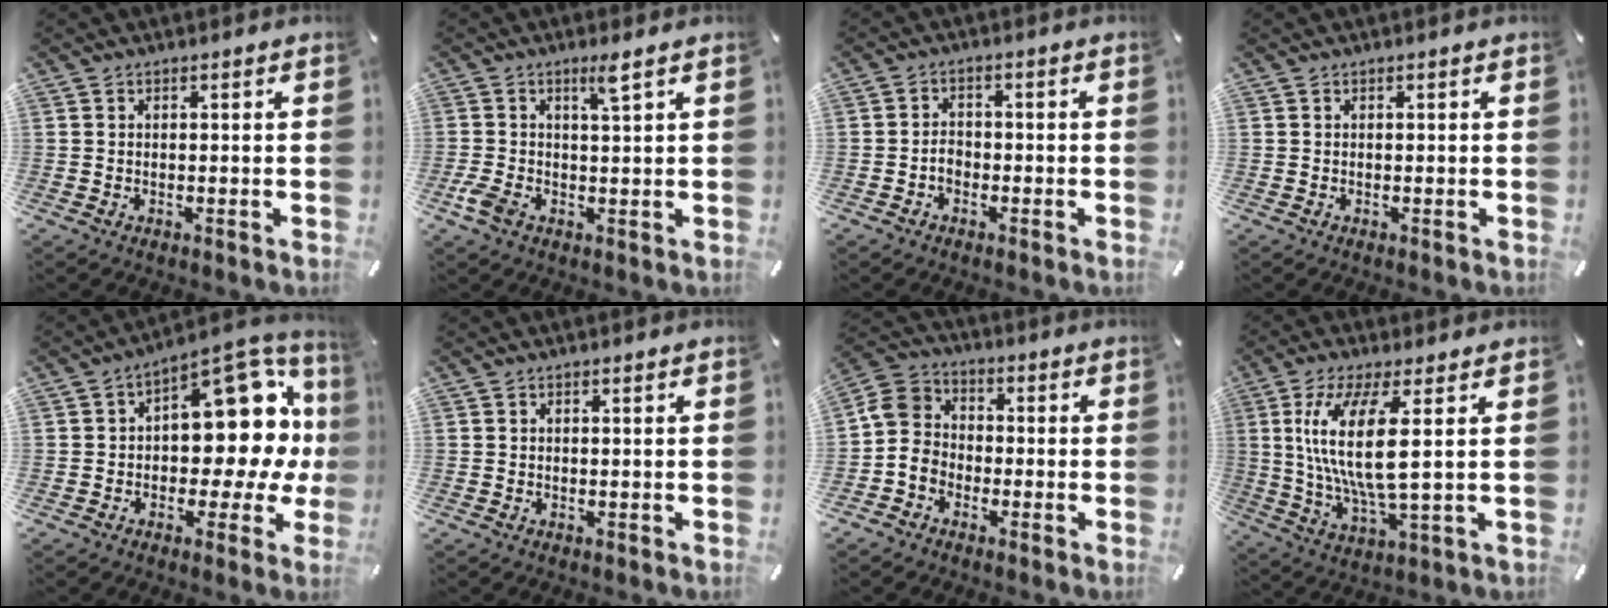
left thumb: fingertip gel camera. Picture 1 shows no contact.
{"total": 4.7, "force": [0.6, 1.3, 4.4], "torque": [-0.091, -0.001, 0.010]}
{"total": 2.8, "force": [-1.2, 2.0, 1.6], "torque": [-0.032, 0.006, -0.022]}
{"total": 0.0}
{"total": 17.6, "force": [4.5, 10.2, 13.6], "torque": [-0.162, -0.052, 0.076]}
{"total": 0.0}
{"total": 8.1, "force": [-3.1, 7.1, 2.3], "torque": [-0.049, 0.035, -0.059]}
{"total": 14.3, "force": [2.8, 3.6, 13.5], "torque": [-0.295, -0.016, 0.042]}